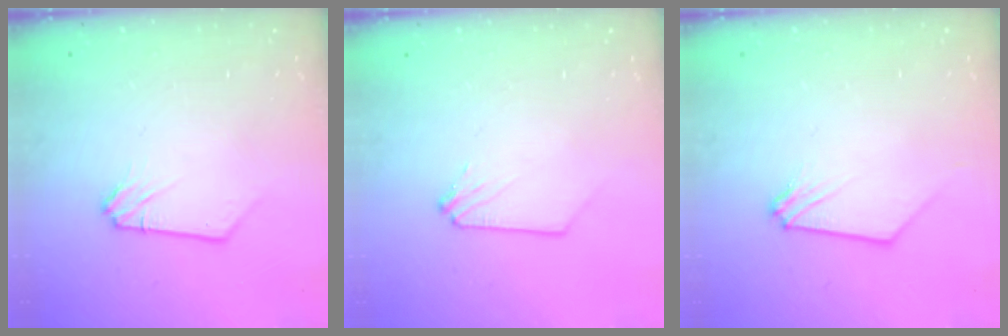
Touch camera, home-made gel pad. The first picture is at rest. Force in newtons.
{"total": 0.0}
{"total": 0.7, "press": 0.7, "slide": 0.2}